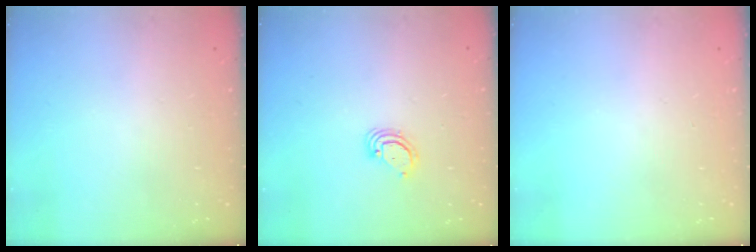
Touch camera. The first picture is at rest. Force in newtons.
{"total": 2.9, "press": 2.9, "slide": 0.2}
{"total": 0.0}